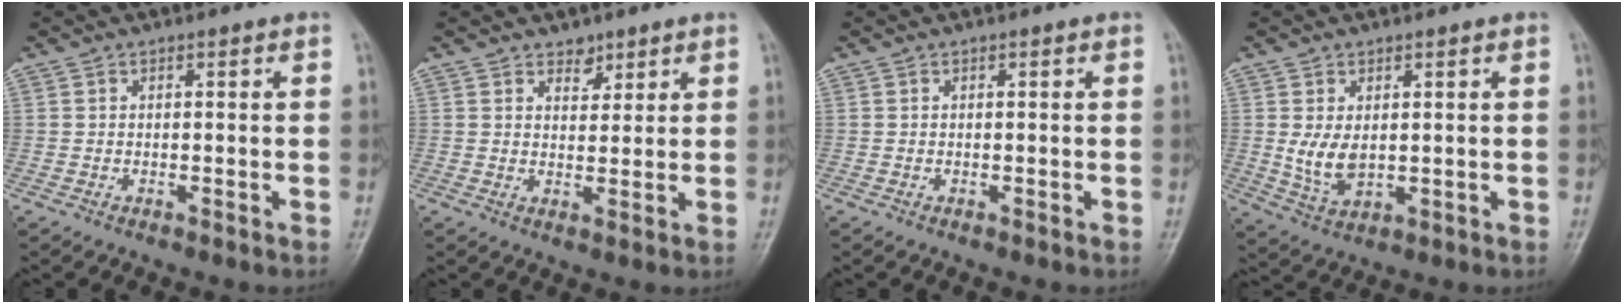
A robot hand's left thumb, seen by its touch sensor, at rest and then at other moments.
{"total": 3.1, "force": [2.3, 1.9, 0.8], "torque": [0.008, -0.015, 0.035]}
{"total": 0.0}
{"total": 5.6, "force": [0.7, 3.5, 4.3], "torque": [-0.073, -0.013, 0.024]}